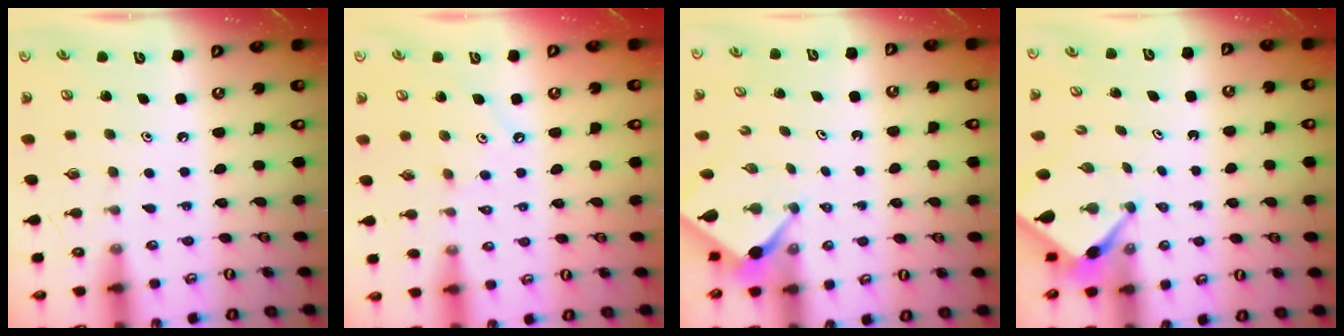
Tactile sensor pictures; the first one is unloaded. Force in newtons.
{"total": 2.8, "press": 2.7, "slide": 0.6}
{"total": 2.6, "press": 2.6, "slide": 0.3}
{"total": 3.2, "press": 3.2, "slide": 0.3}